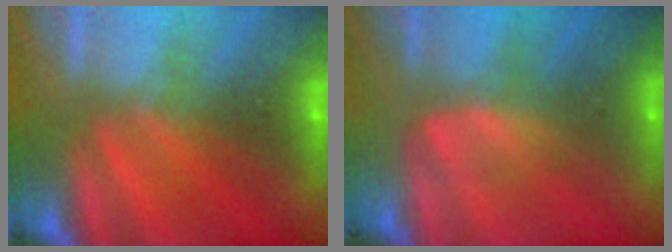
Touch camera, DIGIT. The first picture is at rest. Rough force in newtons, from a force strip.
{"total": 2.4}